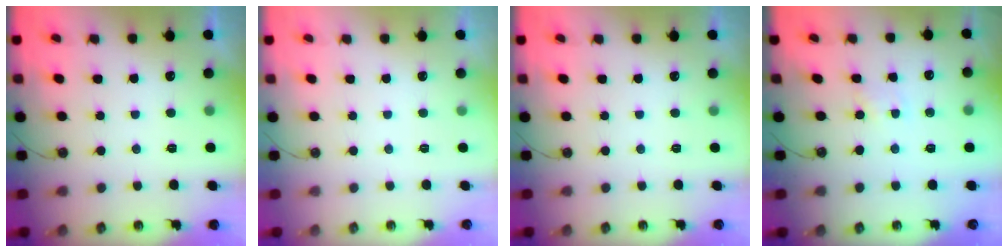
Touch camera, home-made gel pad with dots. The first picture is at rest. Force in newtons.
{"total": 0.0}
{"total": 0.0}
{"total": 1.3, "press": 1.3, "slide": 0.2}